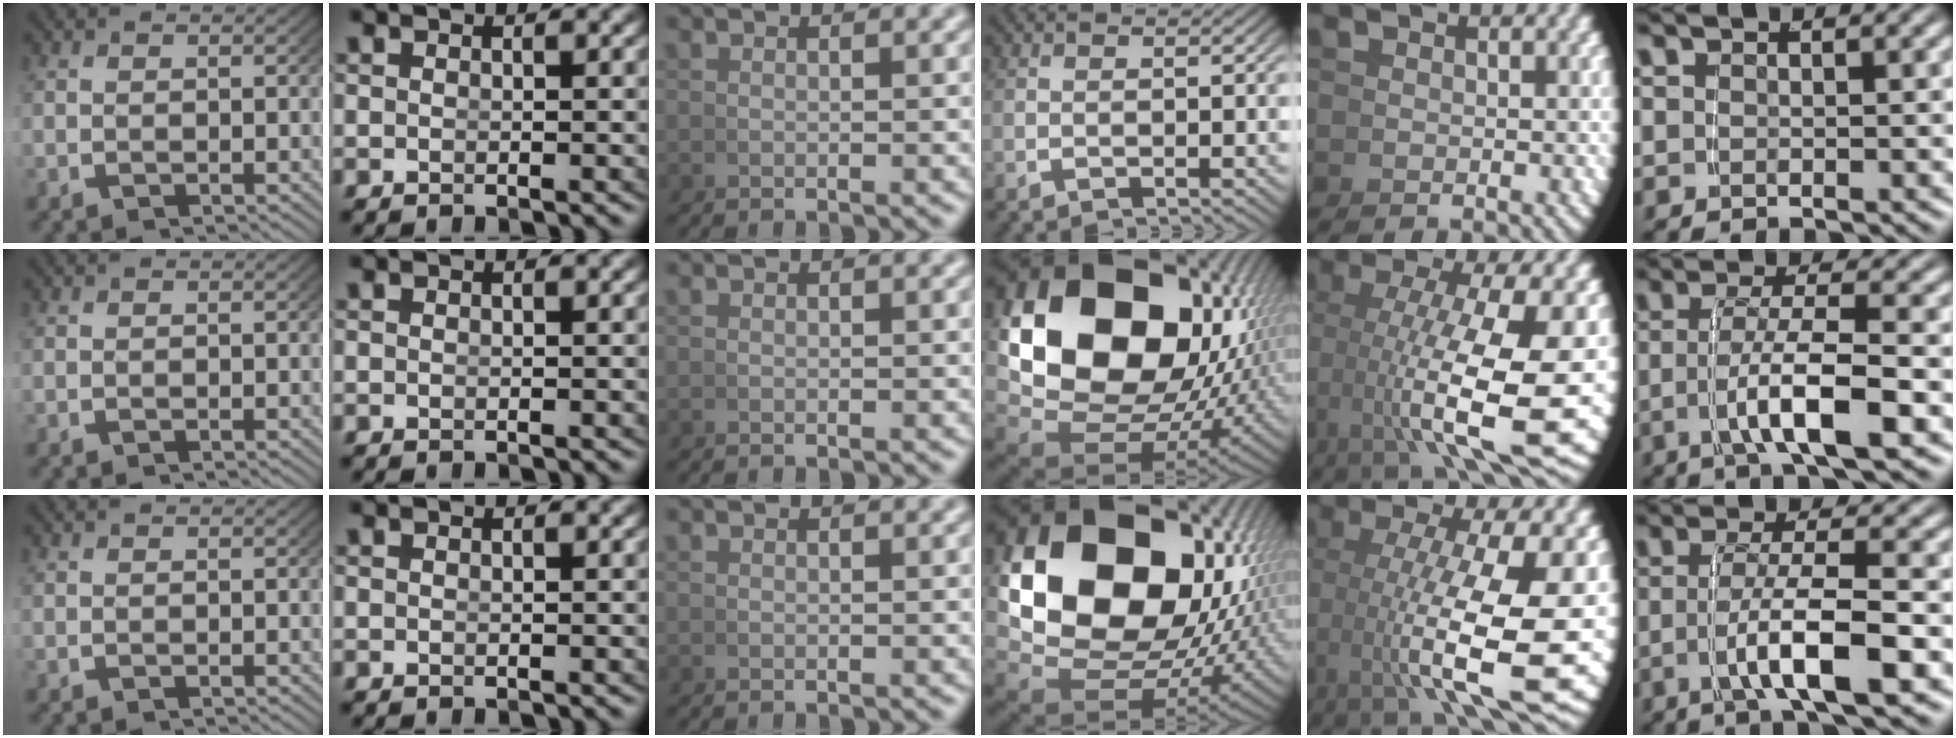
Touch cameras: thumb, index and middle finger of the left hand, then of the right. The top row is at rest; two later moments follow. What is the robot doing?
{"motion": "grasp_and_lifting", "object": "photo album"}